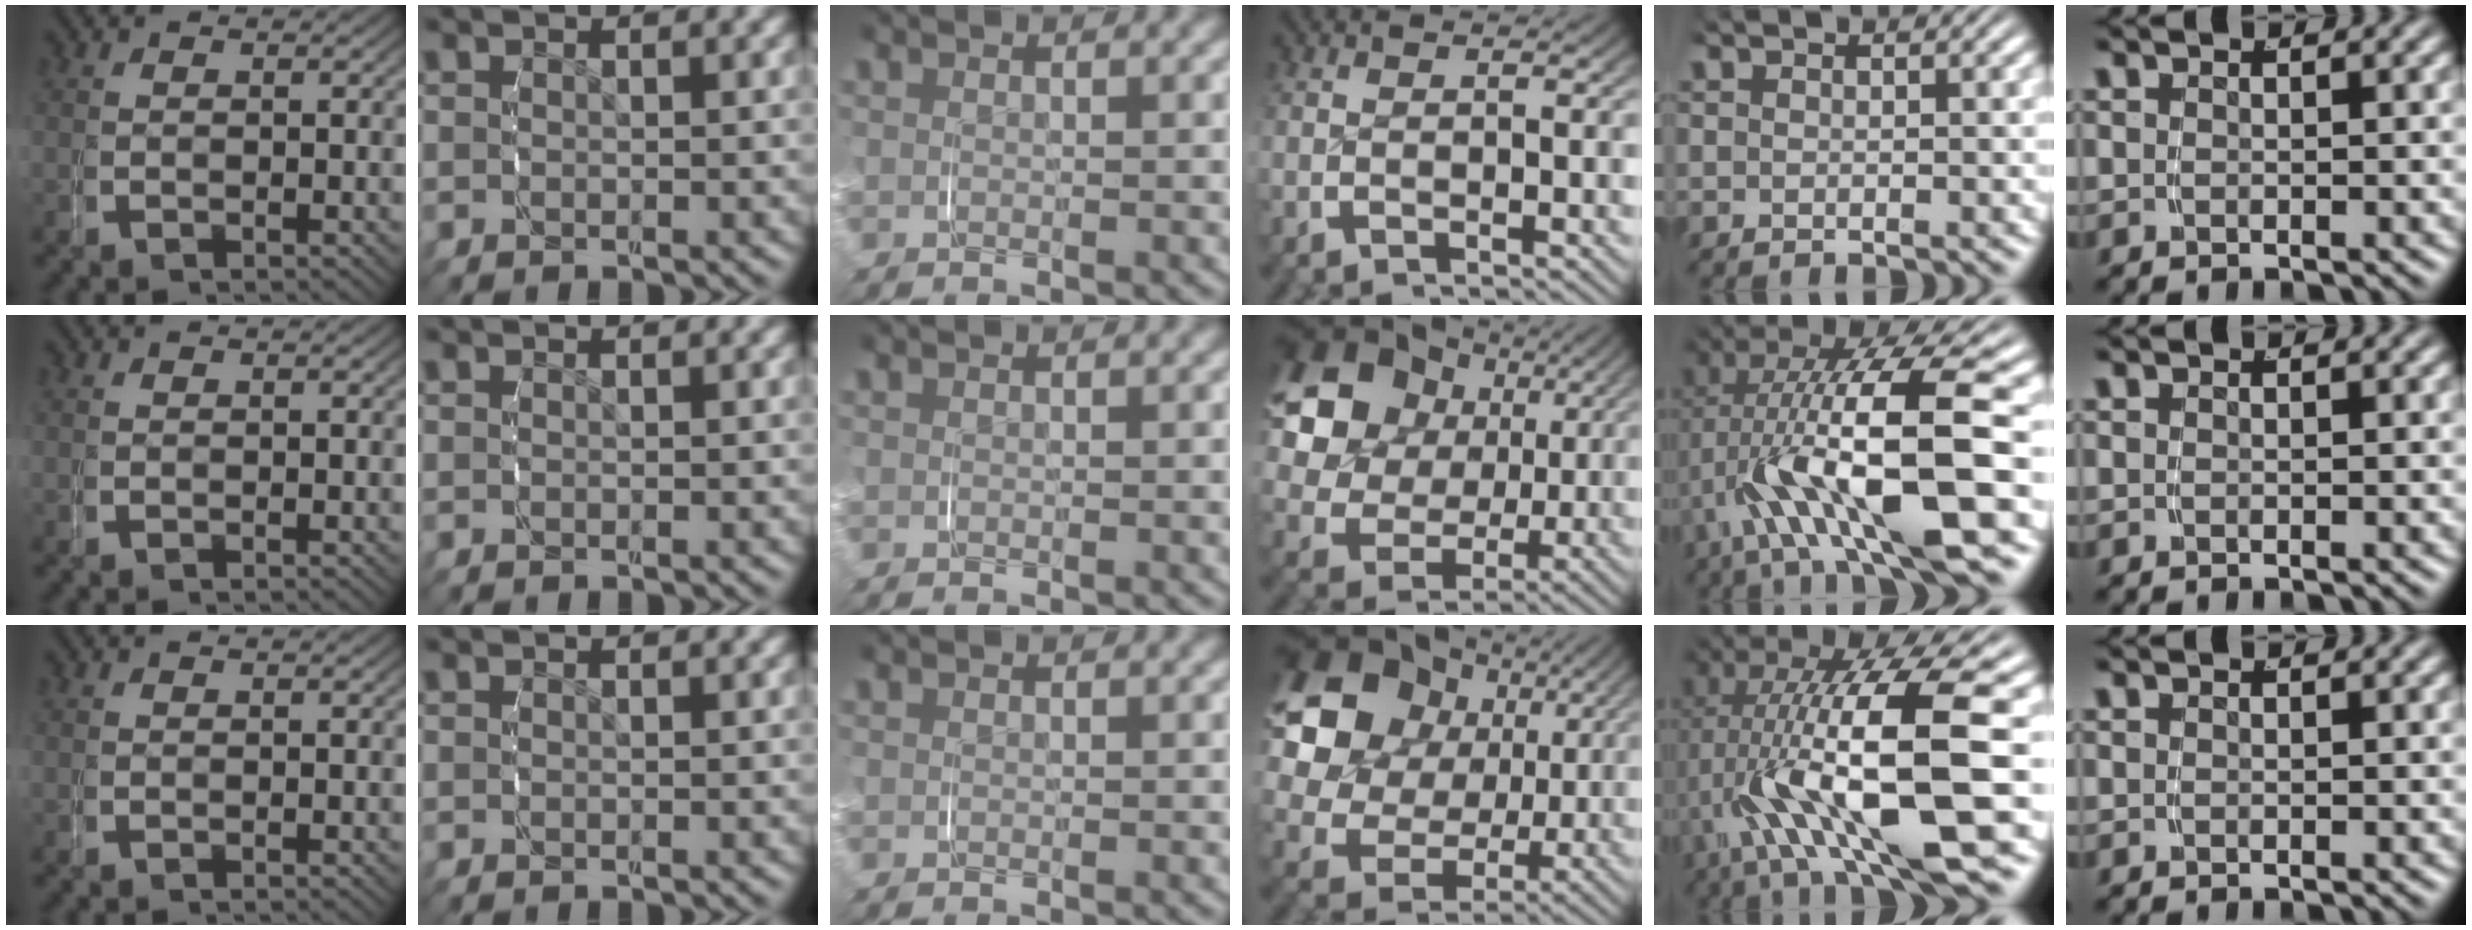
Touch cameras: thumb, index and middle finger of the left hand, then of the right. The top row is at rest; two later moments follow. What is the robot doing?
{"motion": "grasp_and_lifting", "object": "key"}